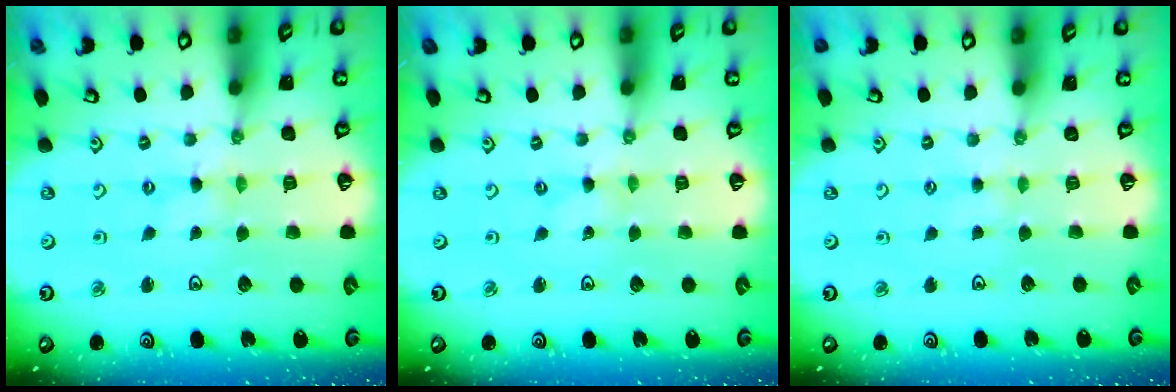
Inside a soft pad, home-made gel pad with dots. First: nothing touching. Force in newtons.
{"total": 0.0}
{"total": 1.5, "press": 1.5, "slide": 0.3}